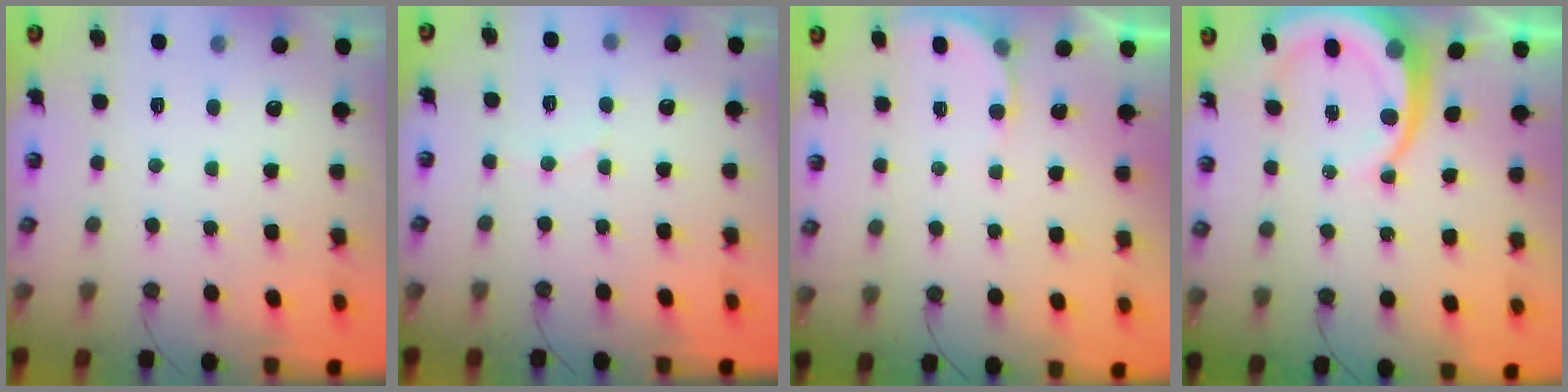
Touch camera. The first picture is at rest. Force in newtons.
{"total": 4.0, "press": 4.0, "slide": 0.5}
{"total": 3.5, "press": 3.4, "slide": 0.3}
{"total": 8.8, "press": 8.8, "slide": 1.1}